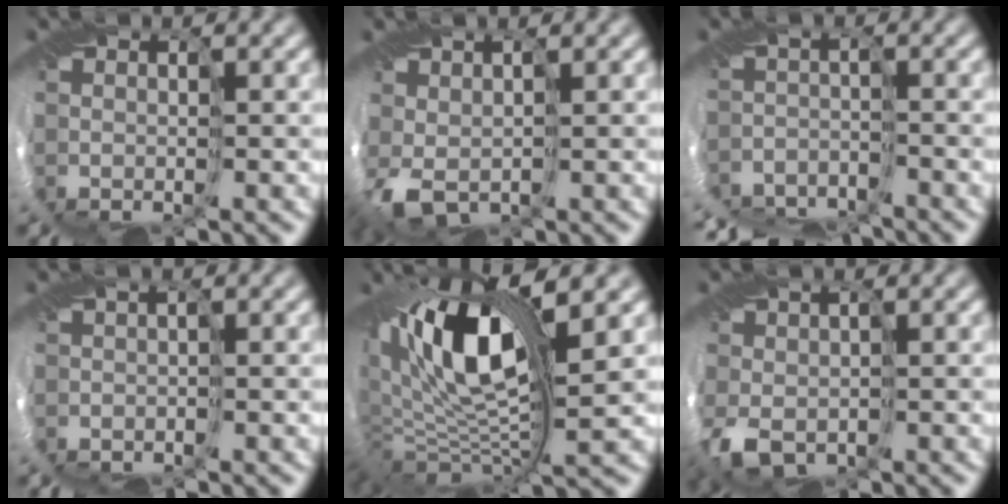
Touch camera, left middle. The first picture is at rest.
{"total": 3.2, "force": [0.0, 2.1, 2.4], "torque": [-0.061, 0.003, 0.004]}
{"total": 8.5, "force": [-7.9, 2.7, 1.2], "torque": [-0.003, -0.005, -0.123]}
{"total": 0.9, "force": [0.0, 0.8, 0.5], "torque": [0.000, 0.003, 0.004]}
{"total": 11.4, "force": [3.8, 4.6, 9.7], "torque": [-0.179, 0.020, 0.060]}
{"total": 3.9, "force": [-1.1, 2.8, 2.6], "torque": [-0.064, -0.002, -0.023]}